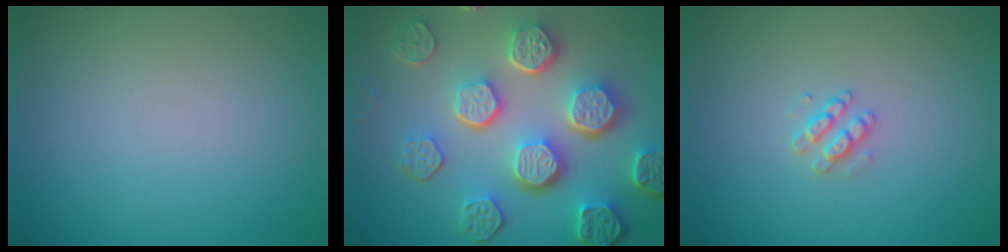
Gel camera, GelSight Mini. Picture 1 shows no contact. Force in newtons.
{"total": 8.4, "press": 6.1, "slide": 5.8}
{"total": 1.6, "press": 1.6, "slide": 0.3}